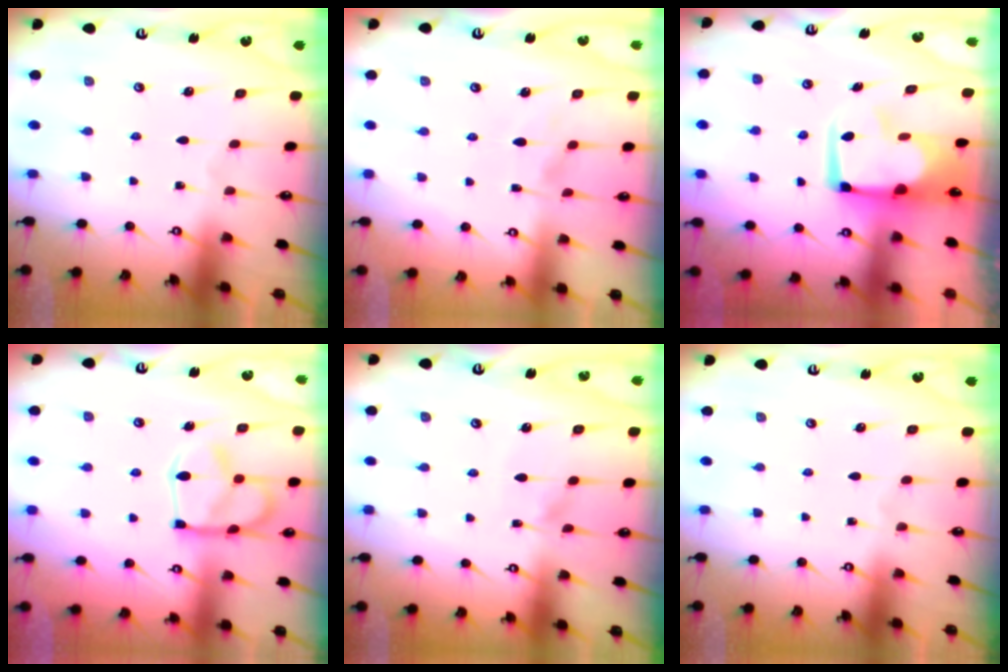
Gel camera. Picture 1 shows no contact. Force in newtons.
{"total": 4.3, "press": 4.1, "slide": 1.2}
{"total": 9.5, "press": 9.5, "slide": 1.0}
{"total": 15.1, "press": 15.0, "slide": 1.2}
{"total": 4.6, "press": 4.6, "slide": 0.5}
{"total": 0.0}